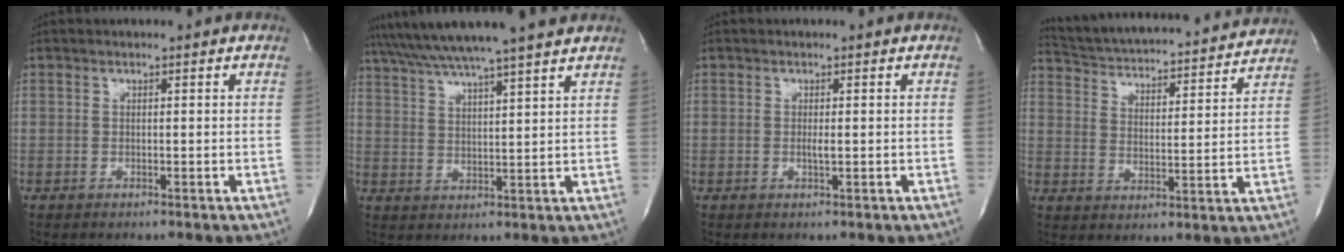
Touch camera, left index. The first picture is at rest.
{"total": 14.9, "force": [13.0, -0.8, 7.2], "torque": [-0.133, 0.024, 0.194]}
{"total": 0.9, "force": [-0.1, 0.1, 0.9], "torque": [-0.021, -0.004, -0.002]}
{"total": 21.1, "force": [20.0, 3.1, 6.1], "torque": [-0.104, -0.002, 0.276]}